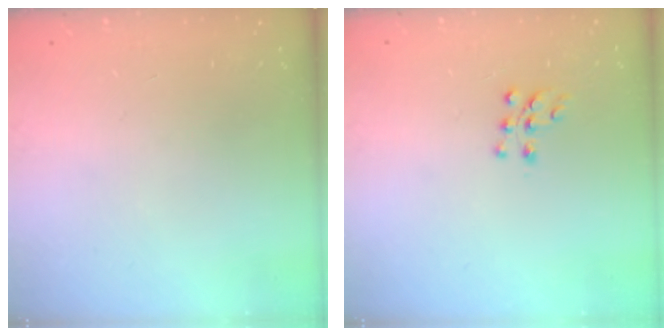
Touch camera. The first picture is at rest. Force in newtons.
{"total": 6.9, "press": 6.8, "slide": 0.6}